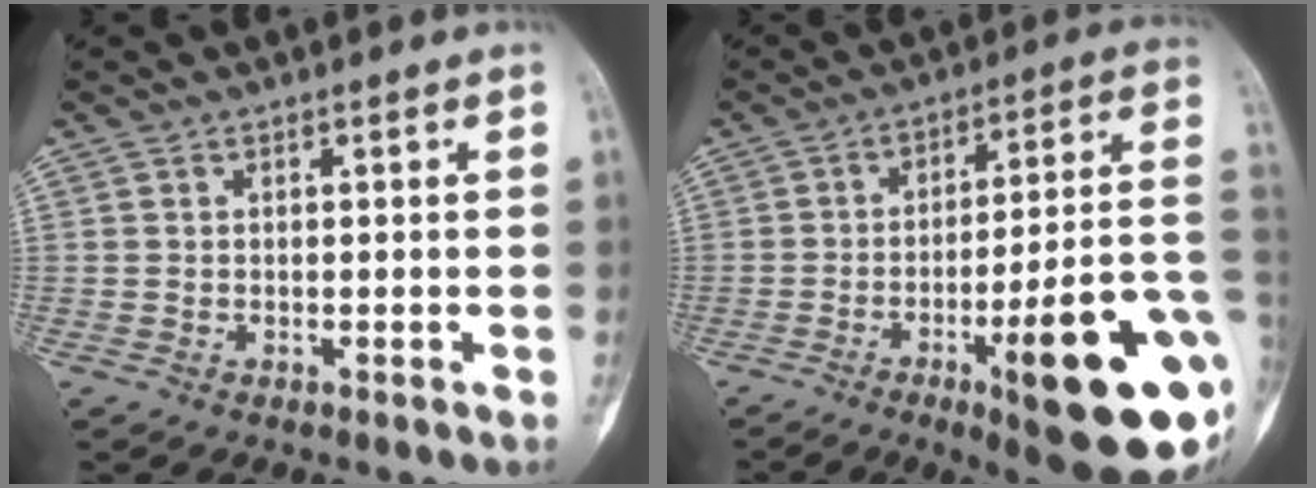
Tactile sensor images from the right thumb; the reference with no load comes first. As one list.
[{"total": 23.7, "force": [-7.7, 4.7, 21.9], "torque": [-0.253, 0.021, -0.101]}]